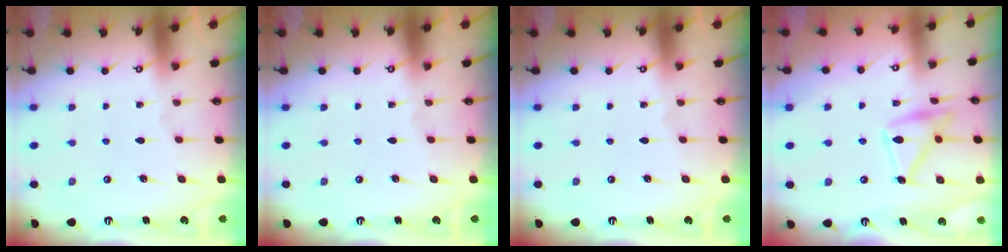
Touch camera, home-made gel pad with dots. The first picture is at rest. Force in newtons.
{"total": 0.0}
{"total": 0.0}
{"total": 14.7, "press": 14.7, "slide": 0.4}